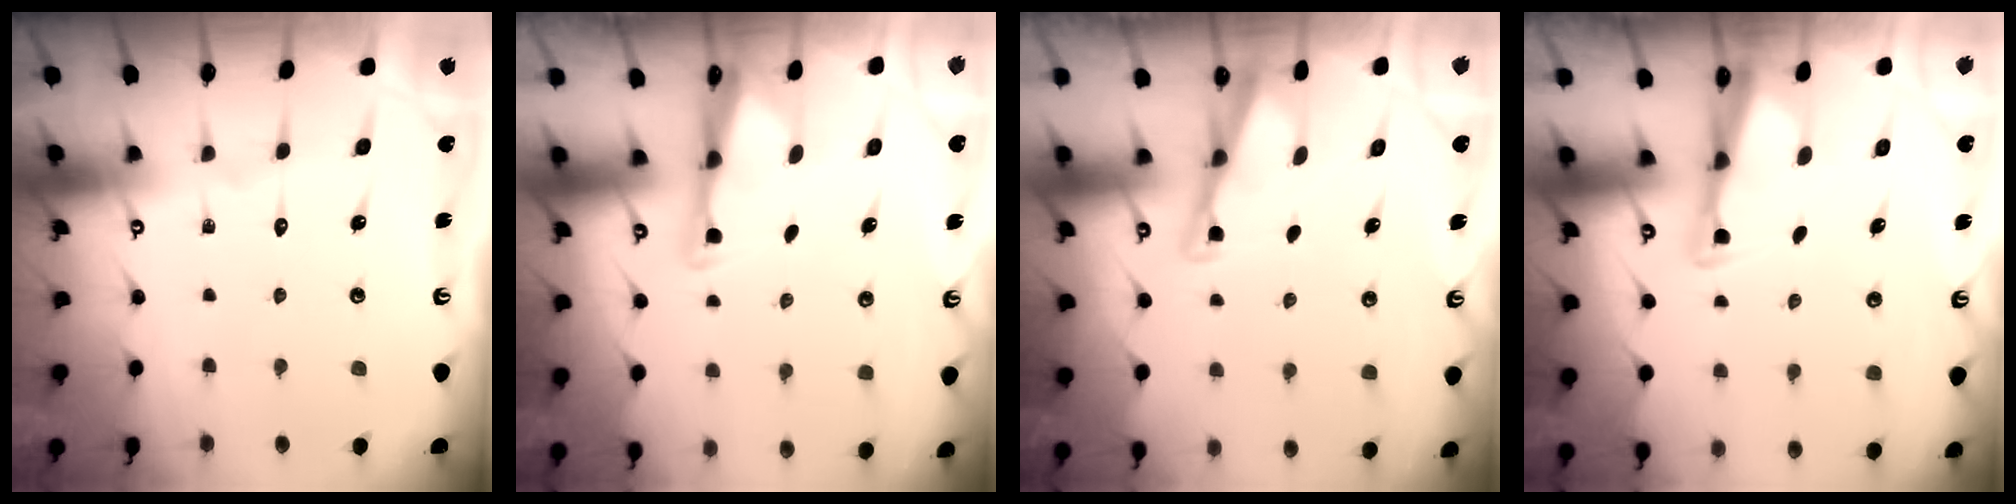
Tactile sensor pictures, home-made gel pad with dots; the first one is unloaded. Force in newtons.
{"total": 2.6, "press": 2.6, "slide": 0.4}
{"total": 3.1, "press": 3.1, "slide": 0.3}
{"total": 2.8, "press": 2.8, "slide": 0.5}